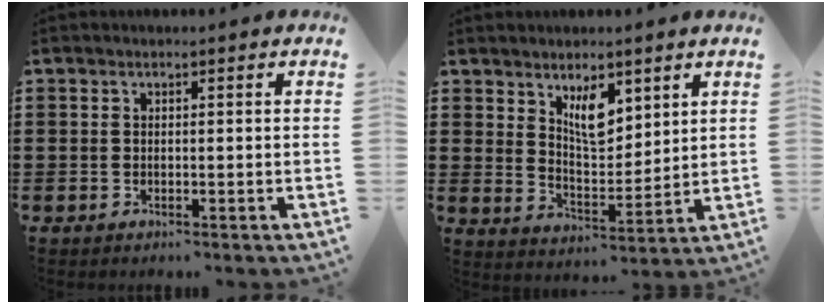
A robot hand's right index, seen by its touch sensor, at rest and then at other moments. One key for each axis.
{"total": 6.7, "fx": 4.0, "fy": 3.1, "fz": 4.4, "tx": -0.074, "ty": -0.011, "tz": 0.068}